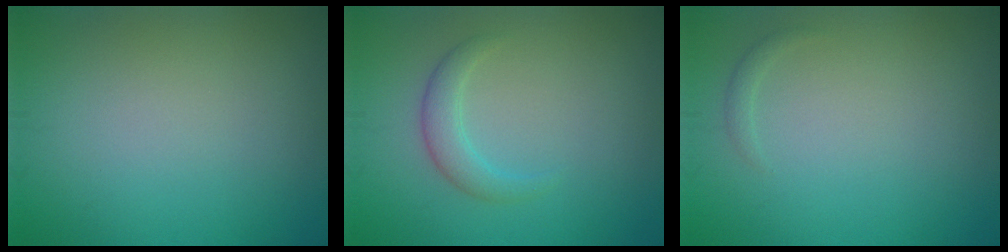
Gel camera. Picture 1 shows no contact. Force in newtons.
{"total": 2.0, "press": 2.0, "slide": 0.1}
{"total": 0.6, "press": 0.6, "slide": 0.0}